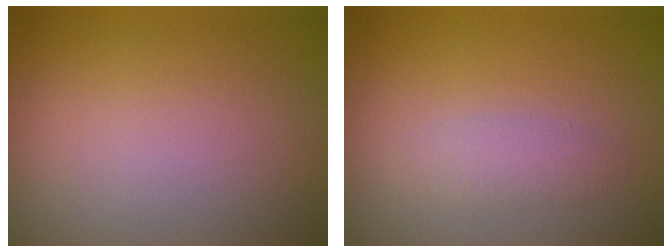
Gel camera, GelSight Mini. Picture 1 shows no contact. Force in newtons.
{"total": 1.6, "press": 1.6, "slide": 0.2}